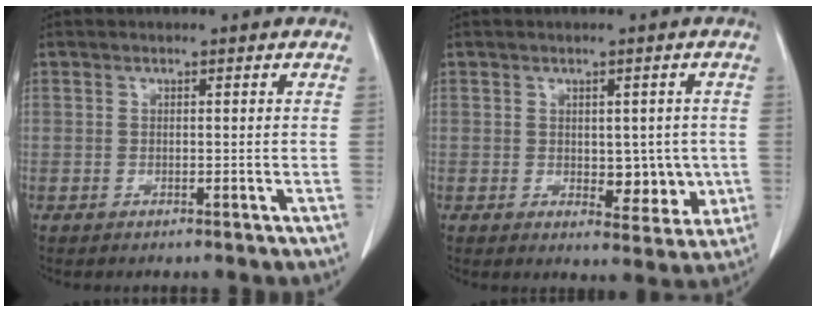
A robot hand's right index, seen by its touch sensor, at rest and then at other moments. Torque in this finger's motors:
{"motor_torque": [0.17, 0.14, 0.12, 0.04]}